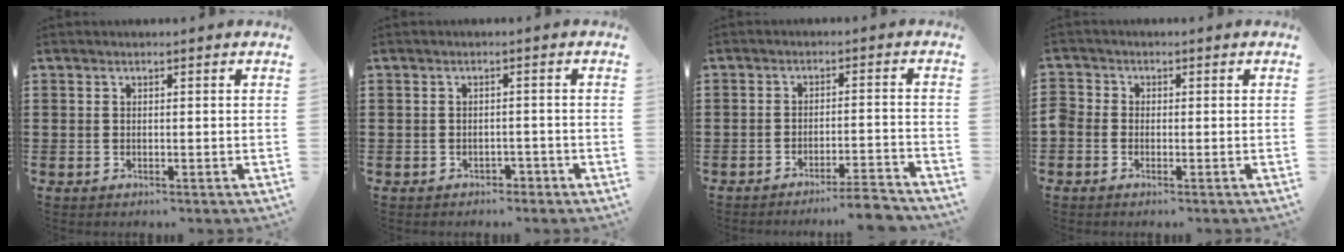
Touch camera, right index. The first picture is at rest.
{"total": 1.5, "force": [-1.3, 0.6, 0.1], "torque": [-0.010, 0.000, -0.030]}
{"total": 4.3, "force": [-4.0, -0.4, 1.5], "torque": [-0.025, -0.012, -0.080]}
{"total": 1.4, "force": [-1.0, 1.0, 0.4], "torque": [-0.010, 0.003, -0.021]}